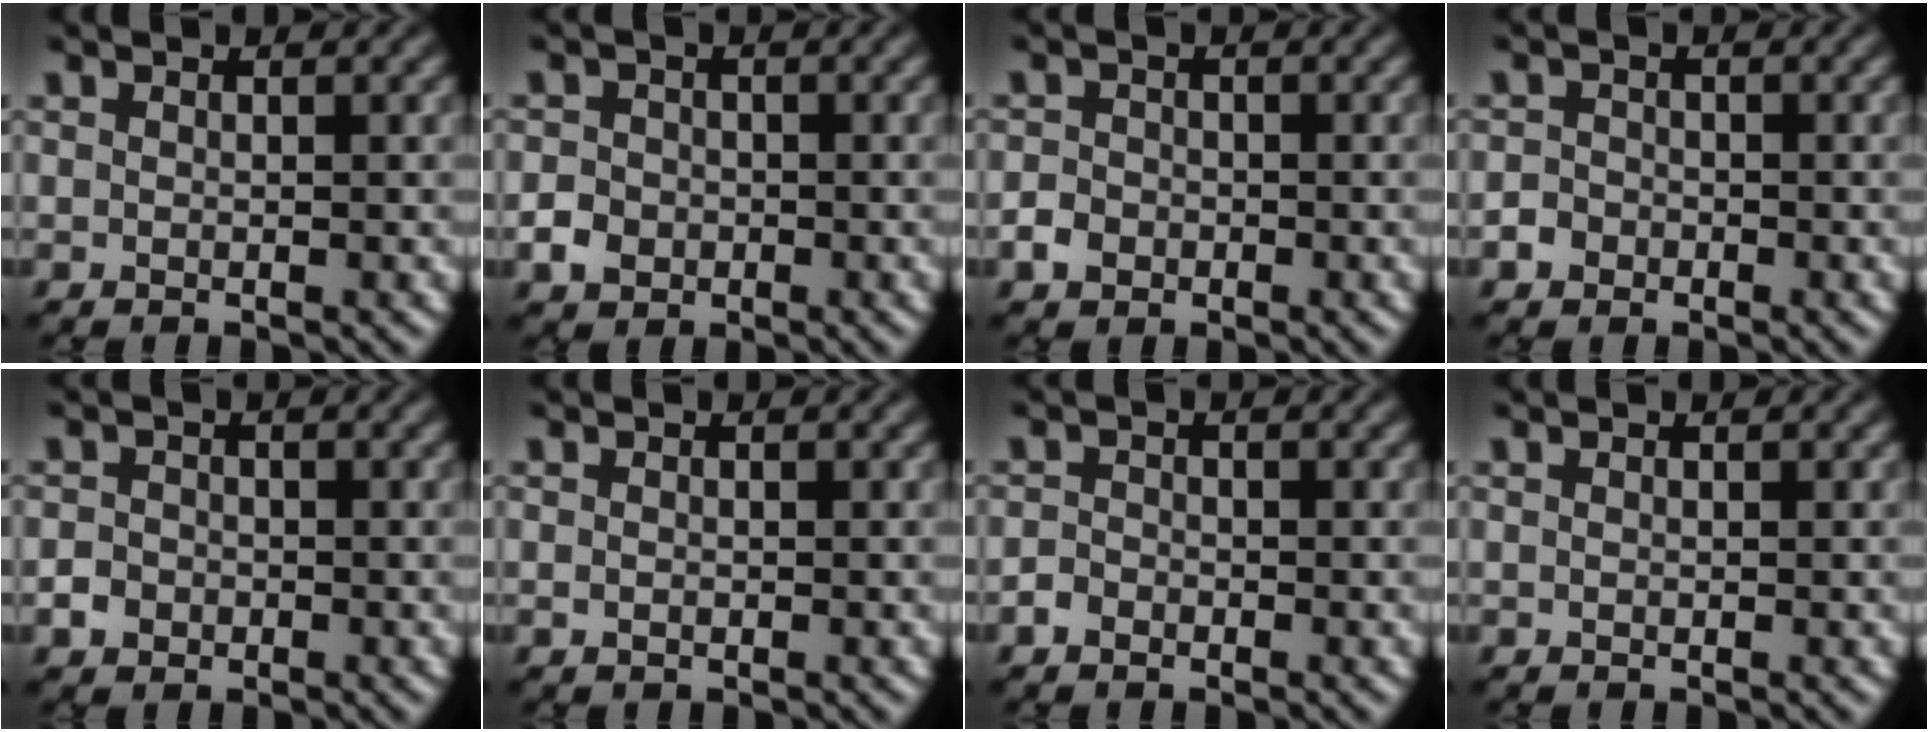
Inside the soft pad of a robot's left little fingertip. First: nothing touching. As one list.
[{"total": 2.4, "force": [-0.9, 2.1, 0.7], "torque": [0.003, 0.003, -0.022]}, {"total": 1.8, "force": [-0.9, 1.5, 0.5], "torque": [0.003, 0.003, -0.017]}, {"total": 2.5, "force": [-1.2, 2.1, 0.5], "torque": [0.008, 0.008, -0.031]}, {"total": 2.4, "force": [-1.0, 2.1, 0.5], "torque": [0.006, 0.009, -0.026]}, {"total": 0.0}, {"total": 1.4, "force": [-0.8, 1.1, 0.4], "torque": [0.005, 0.006, -0.017]}, {"total": 0.0}]